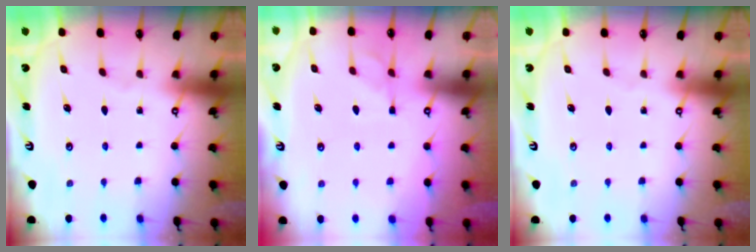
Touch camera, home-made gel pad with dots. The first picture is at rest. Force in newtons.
{"total": 1.4, "press": 0.9, "slide": 1.0}
{"total": 0.0}